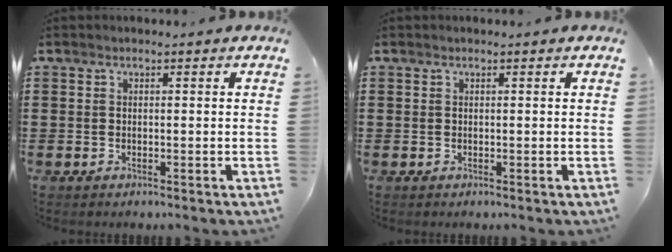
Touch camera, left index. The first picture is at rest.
{"total": 0.0}